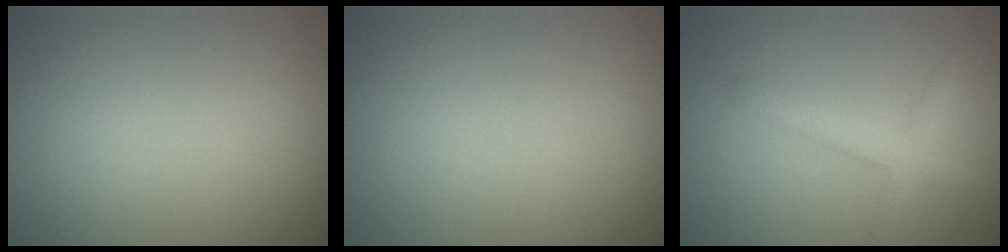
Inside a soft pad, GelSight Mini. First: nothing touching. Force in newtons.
{"total": 0.0}
{"total": 2.8, "press": 2.8, "slide": 0.1}